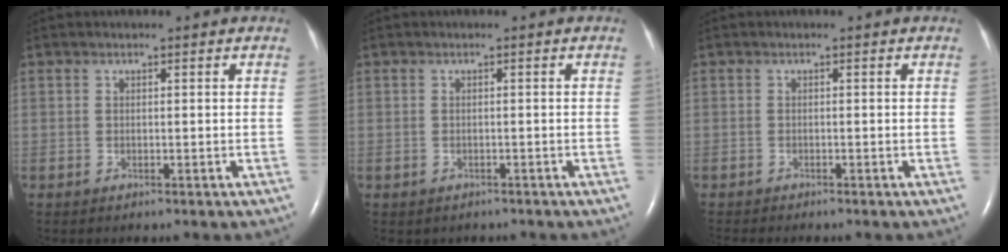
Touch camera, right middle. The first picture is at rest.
{"total": 1.6, "force": [-1.3, 0.9, 0.3], "torque": [-0.011, 0.000, -0.013]}
{"total": 3.0, "force": [-2.7, 0.2, 1.2], "torque": [-0.019, -0.005, -0.036]}